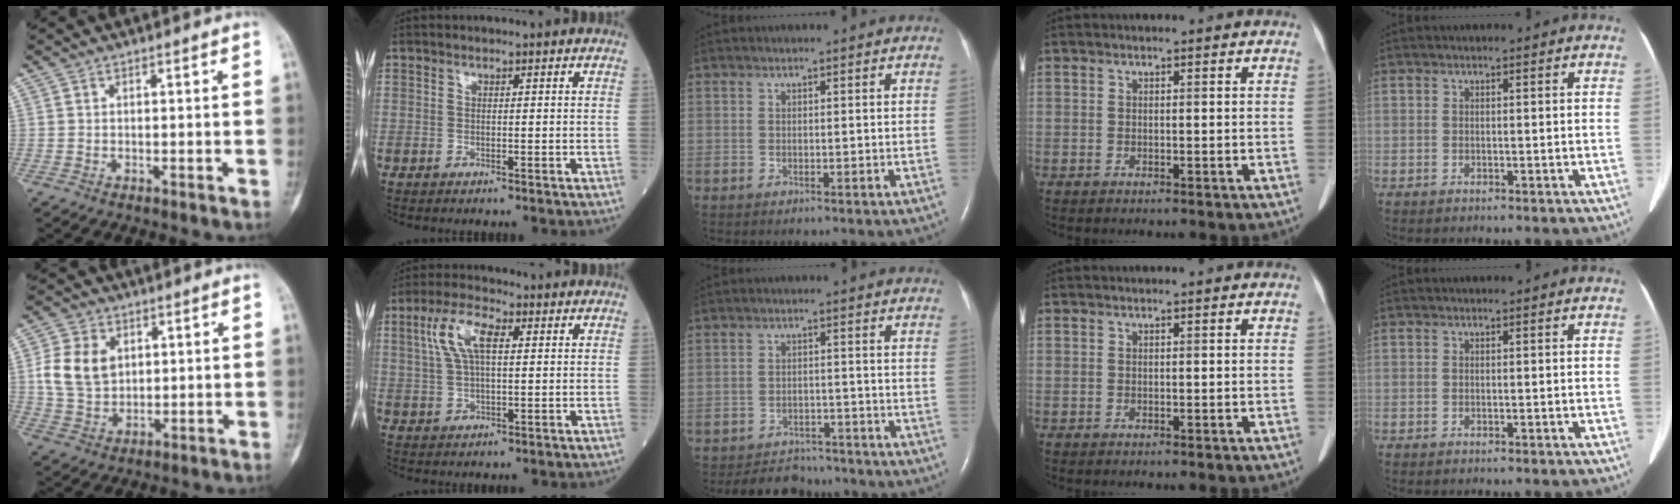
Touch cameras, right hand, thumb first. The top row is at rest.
{"thumb": {"total": 10.2, "force": [2.2, 7.6, 6.4], "torque": [-0.107, -0.004, 0.048]}, "index": {"total": 7.4, "force": [2.4, 2.5, 6.5], "torque": [-0.142, 0.017, 0.047]}, "middle": {"total": 6.5, "force": [-6.0, 2.5, 0.6], "torque": [-0.006, 0.002, -0.086]}}